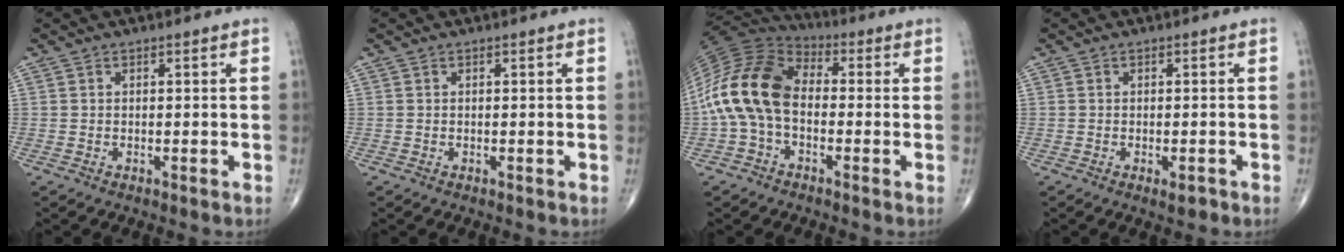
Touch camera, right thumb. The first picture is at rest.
{"total": 0.0}
{"total": 16.2, "force": [-1.4, 10.5, 12.3], "torque": [-0.246, 0.037, -0.037]}
{"total": 1.8, "force": [-0.9, 0.7, 1.4], "torque": [-0.016, -0.001, -0.012]}